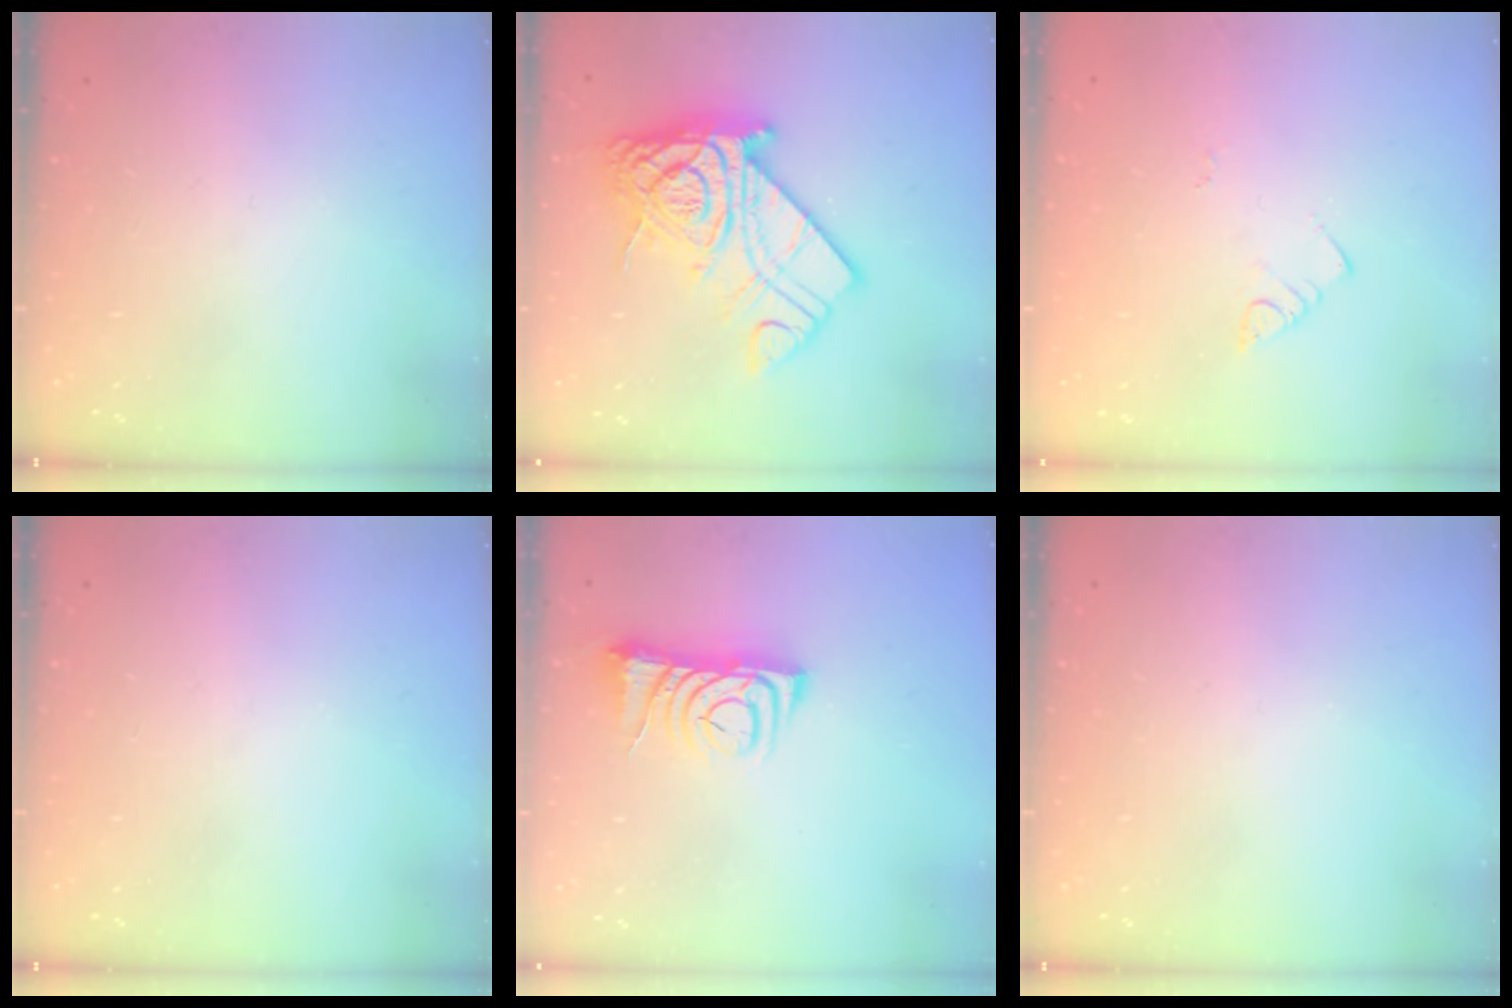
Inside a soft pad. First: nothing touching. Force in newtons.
{"total": 19.9, "press": 19.8, "slide": 2.2}
{"total": 2.7, "press": 2.7, "slide": 0.6}
{"total": 0.0}
{"total": 6.8, "press": 6.7, "slide": 1.0}
{"total": 0.0}